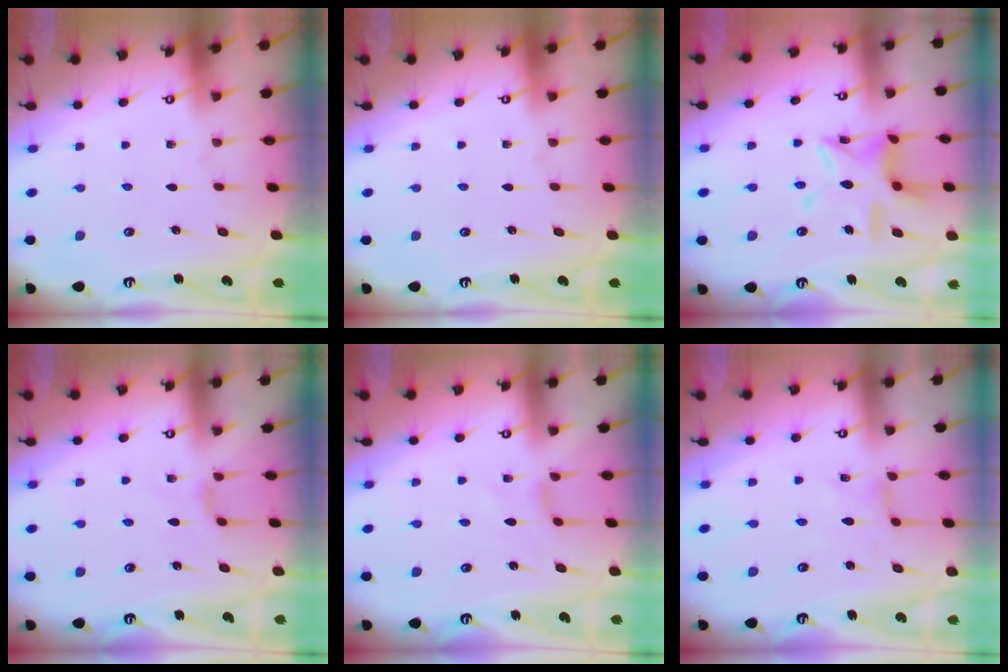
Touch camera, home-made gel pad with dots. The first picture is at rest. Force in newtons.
{"total": 0.0}
{"total": 13.1, "press": 13.1, "slide": 1.1}
{"total": 1.6, "press": 1.5, "slide": 0.4}
{"total": 0.0}
{"total": 0.0}